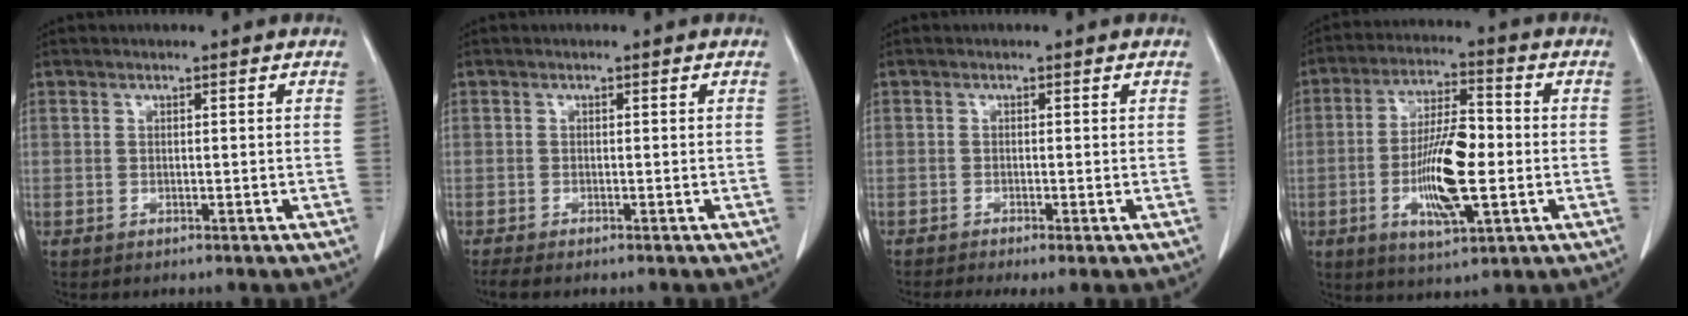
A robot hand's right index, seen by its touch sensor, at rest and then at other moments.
{"total": 2.2, "force": [-1.9, 0.0, 1.2], "torque": [-0.017, -0.005, -0.026]}
{"total": 3.7, "force": [-2.5, 0.5, 2.6], "torque": [-0.039, -0.010, -0.038]}
{"total": 12.3, "force": [-2.2, 3.0, 11.7], "torque": [-0.223, -0.002, -0.037]}